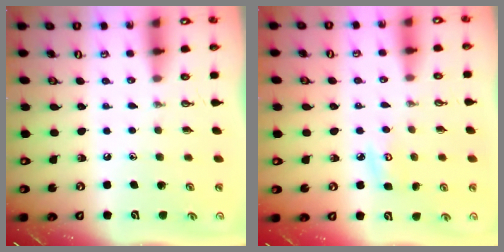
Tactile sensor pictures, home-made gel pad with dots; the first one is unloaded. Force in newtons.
{"total": 5.5, "press": 5.5, "slide": 0.5}